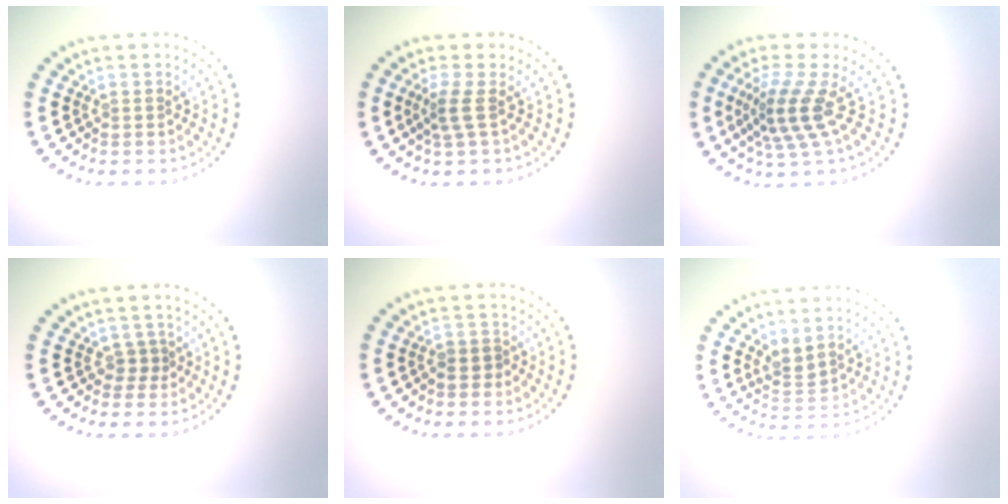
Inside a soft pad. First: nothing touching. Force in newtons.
{"total": 1.7, "press": 1.1, "slide": 1.3}
{"total": 3.9, "press": 2.7, "slide": 2.7}
{"total": 1.3, "press": 0.9, "slide": 0.9}
{"total": 1.2, "press": 1.0, "slide": 0.6}
{"total": 1.7, "press": 1.4, "slide": 1.0}